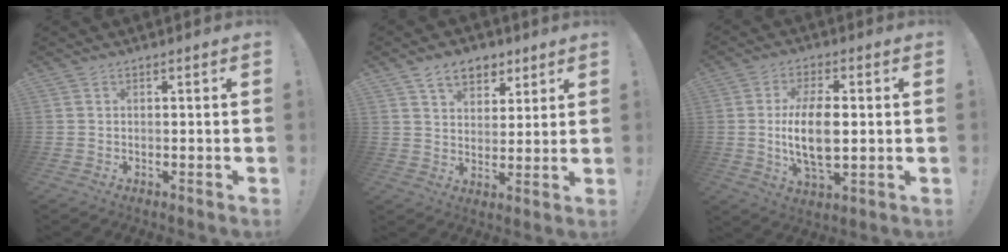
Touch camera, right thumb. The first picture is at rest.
{"total": 9.3, "force": [5.6, 6.1, 4.3], "torque": [-0.060, -0.023, 0.106]}
{"total": 12.9, "force": [0.2, 6.0, 11.4], "torque": [-0.216, -0.008, -0.004]}